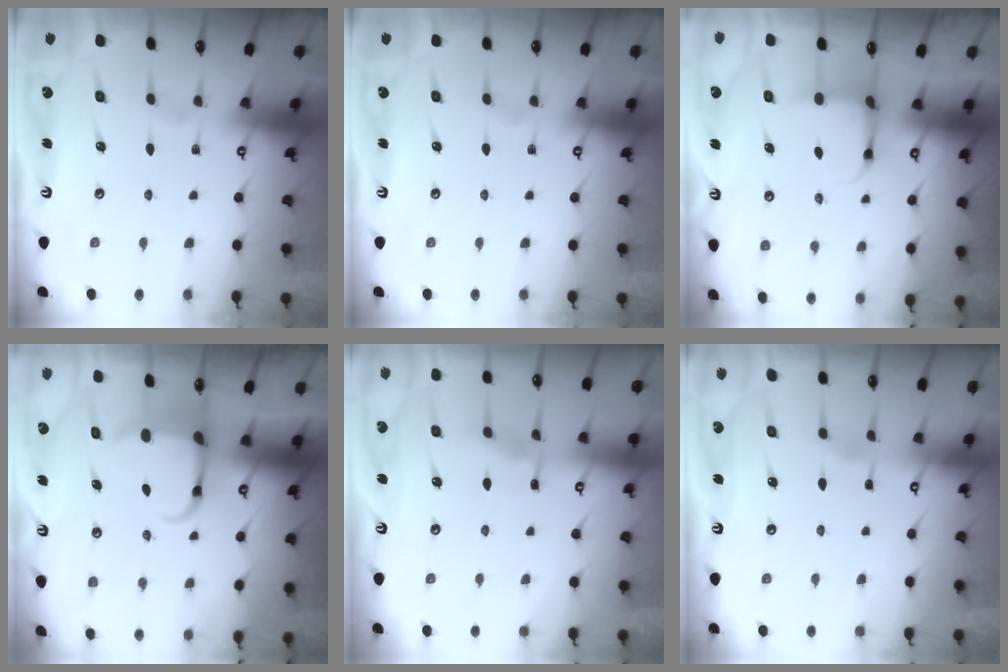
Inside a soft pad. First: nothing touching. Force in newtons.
{"total": 0.0}
{"total": 4.0, "press": 3.8, "slide": 1.2}
{"total": 5.7, "press": 5.5, "slide": 1.5}
{"total": 4.7, "press": 4.6, "slide": 0.6}
{"total": 2.2, "press": 2.2, "slide": 0.3}